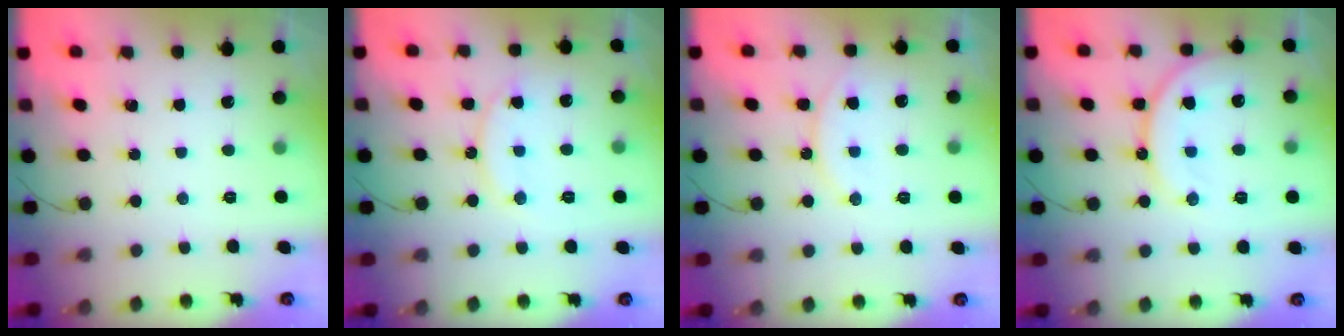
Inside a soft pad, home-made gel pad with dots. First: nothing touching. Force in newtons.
{"total": 13.7, "press": 13.6, "slide": 1.1}
{"total": 13.3, "press": 13.2, "slide": 1.1}
{"total": 14.8, "press": 14.6, "slide": 1.9}